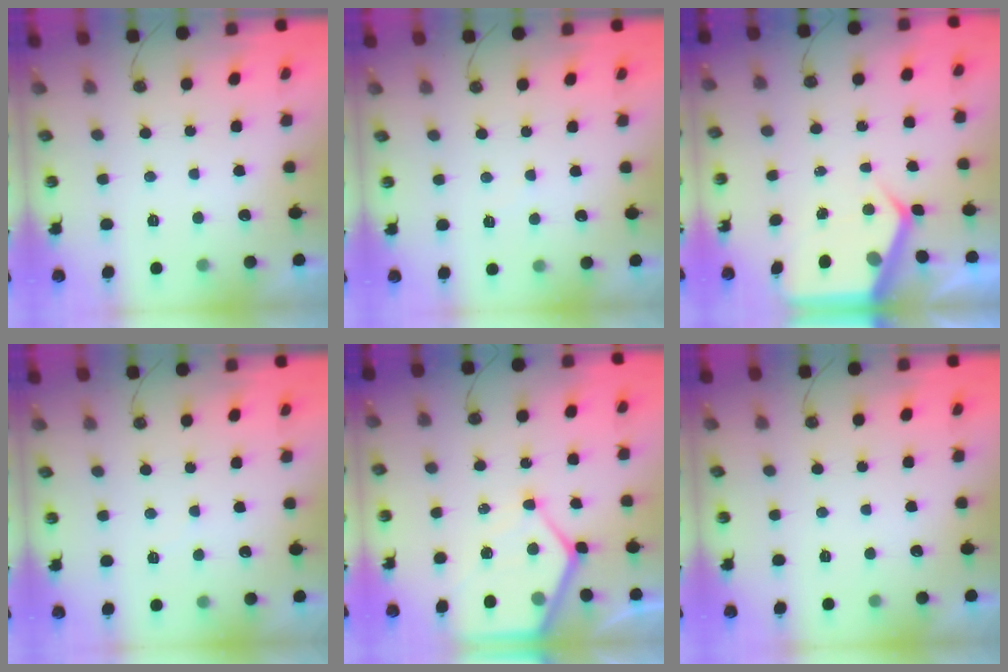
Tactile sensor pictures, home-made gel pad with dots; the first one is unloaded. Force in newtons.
{"total": 2.9, "press": 2.9, "slide": 0.4}
{"total": 5.8, "press": 5.8, "slide": 0.3}
{"total": 2.4, "press": 2.4, "slide": 0.4}
{"total": 9.9, "press": 9.9, "slide": 1.0}
{"total": 0.0}